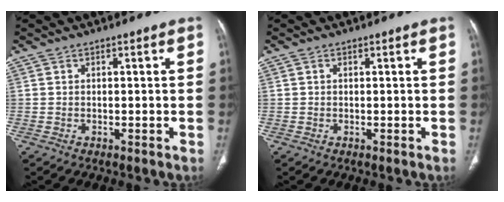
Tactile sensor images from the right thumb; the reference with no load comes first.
{"total": 0.0}